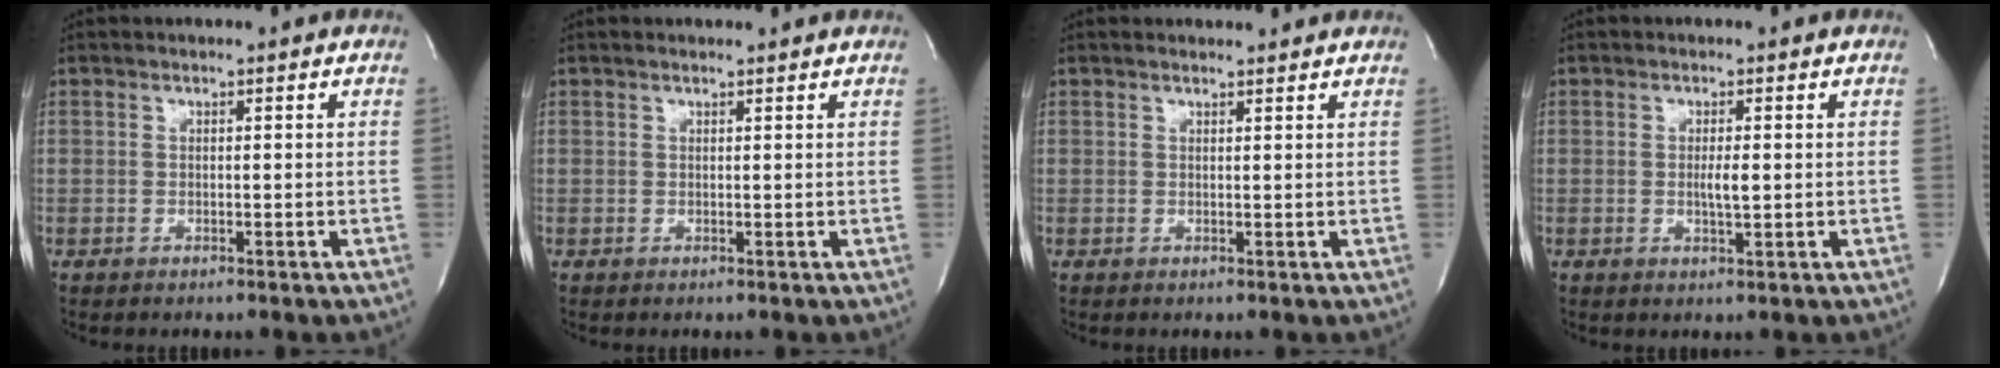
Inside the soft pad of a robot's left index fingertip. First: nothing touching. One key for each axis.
{"total": 2.0, "fx": 2.0, "fy": 0.0, "fz": 0.3, "tx": -0.011, "ty": 0.006, "tz": 0.024}
{"total": 3.3, "fx": 3.2, "fy": 0.4, "fz": 0.5, "tx": -0.014, "ty": 0.010, "tz": 0.038}
{"total": 2.1, "fx": 0.2, "fy": 0.2, "fz": 2.1, "tx": -0.040, "ty": -0.003, "tz": 0.003}